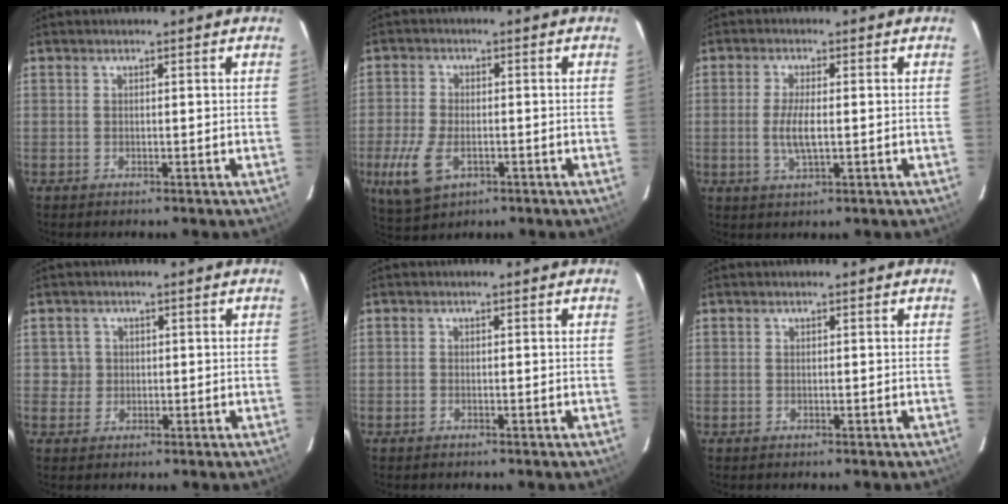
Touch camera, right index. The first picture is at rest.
{"total": 9.3, "force": [-3.4, 5.3, 6.9], "torque": [-0.164, -0.013, -0.059]}
{"total": 5.0, "force": [-0.5, 1.3, 4.8], "torque": [-0.098, -0.005, -0.009]}
{"total": 2.4, "force": [0.3, 2.4, -0.1], "torque": [0.011, 0.013, 0.006]}
{"total": 0.5, "force": [-0.4, 0.3, 0.0], "torque": [0.001, 0.002, -0.010]}
{"total": 0.0}